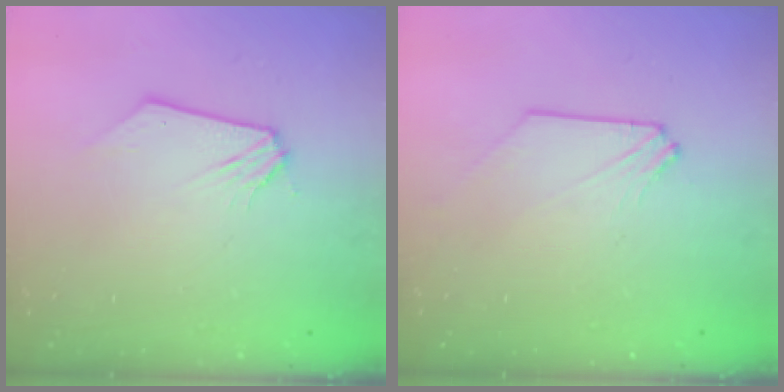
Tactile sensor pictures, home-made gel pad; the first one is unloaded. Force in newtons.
{"total": 0.0}